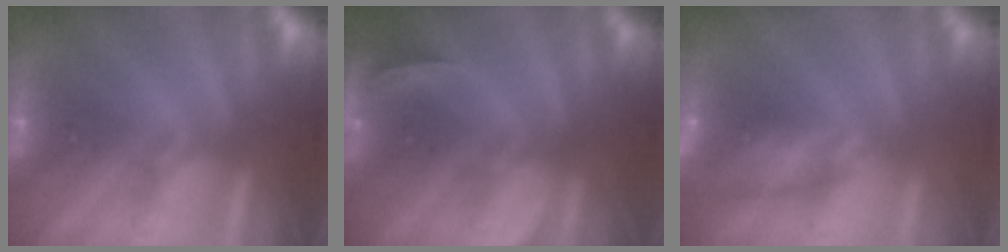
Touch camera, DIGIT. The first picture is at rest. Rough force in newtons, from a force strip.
{"total": 2.6}
{"total": 8.1}